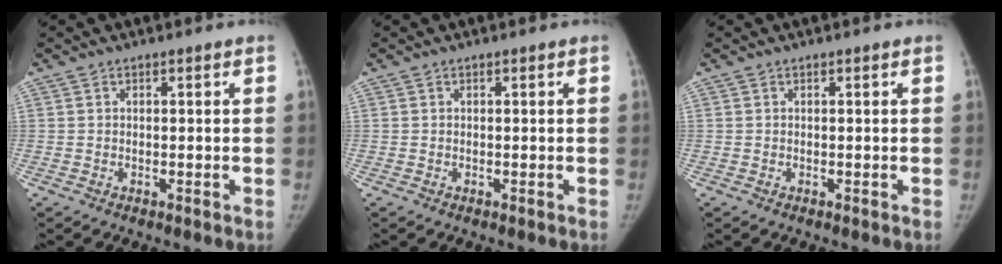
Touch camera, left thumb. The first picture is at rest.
{"total": 0.0}
{"total": 0.0}